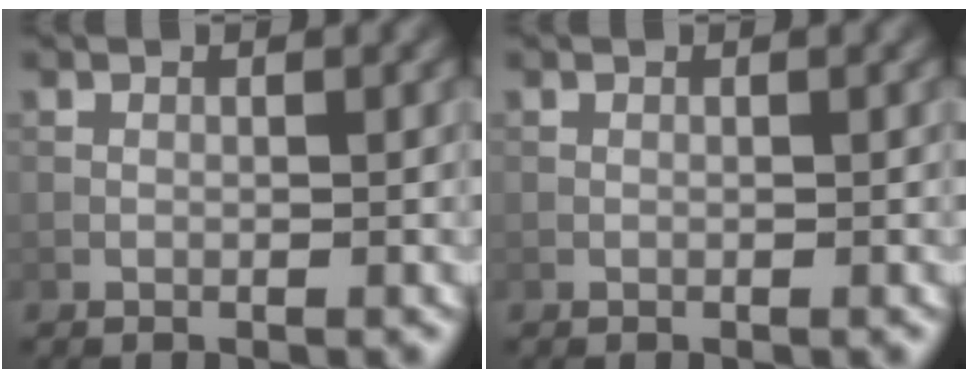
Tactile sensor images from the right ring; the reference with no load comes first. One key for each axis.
{"total": 0.0}